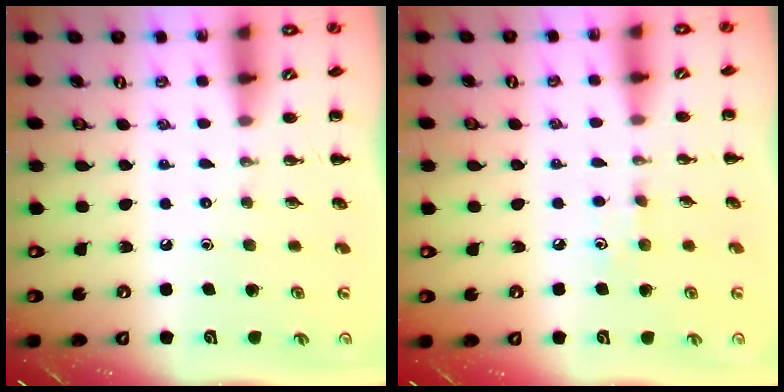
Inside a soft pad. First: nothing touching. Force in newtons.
{"total": 5.9, "press": 5.7, "slide": 1.4}